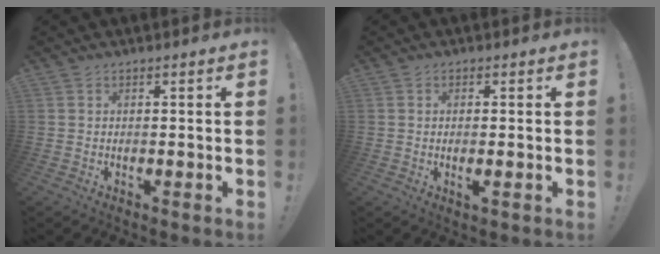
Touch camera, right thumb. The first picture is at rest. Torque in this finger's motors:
{"motor_torque": [-0.05, -0.49, 0.01, 0.33, -0.08]}